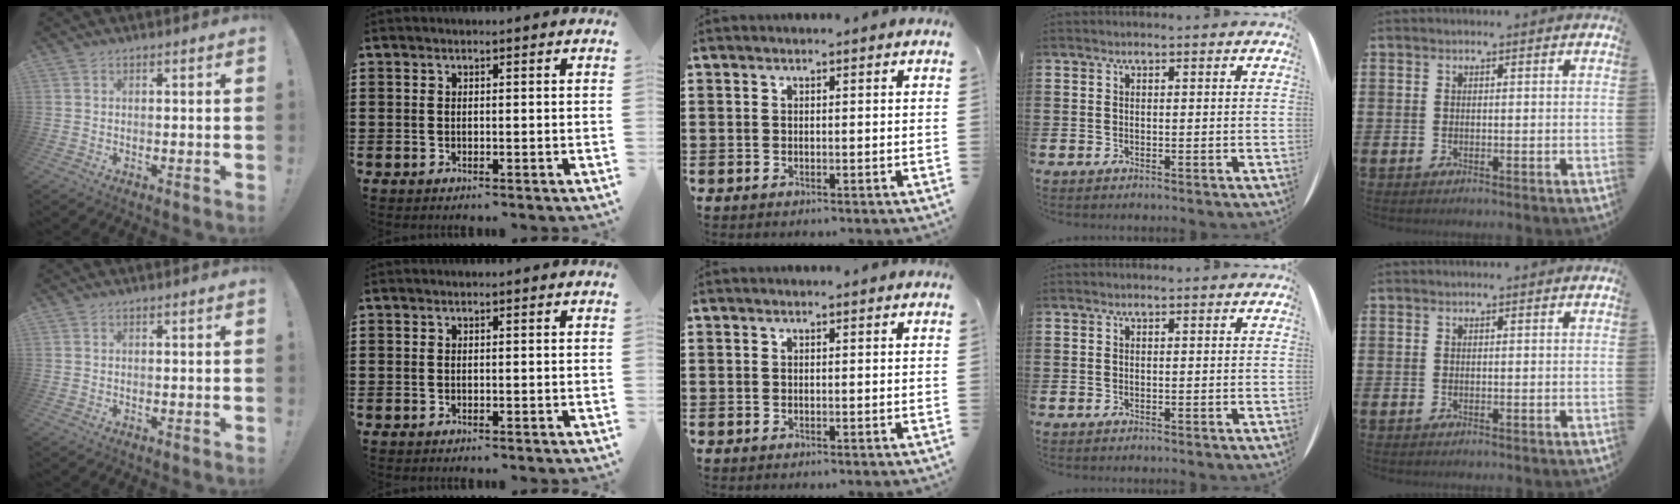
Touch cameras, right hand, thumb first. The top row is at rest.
{}